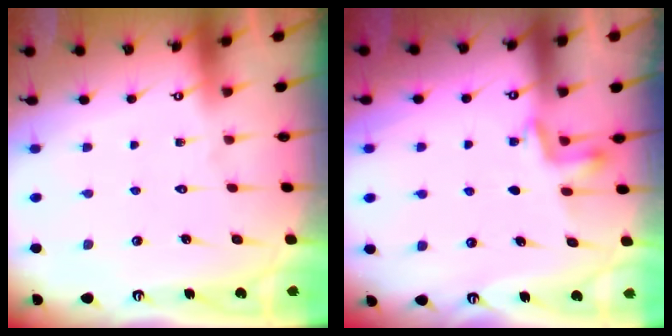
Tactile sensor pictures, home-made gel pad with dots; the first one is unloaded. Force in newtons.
{"total": 3.5, "press": 3.5, "slide": 0.3}